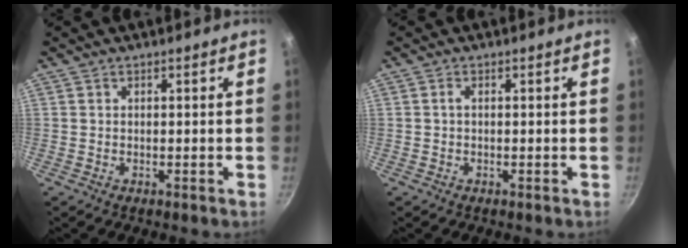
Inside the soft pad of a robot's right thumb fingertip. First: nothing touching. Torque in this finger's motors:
{"motor_torque": [-0.17, 0.13, -0.48, 0.02, 0.06]}